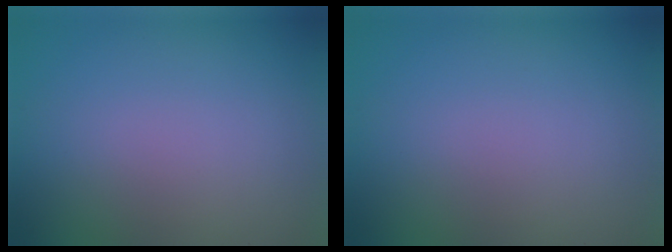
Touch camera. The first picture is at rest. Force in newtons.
{"total": 0.0}